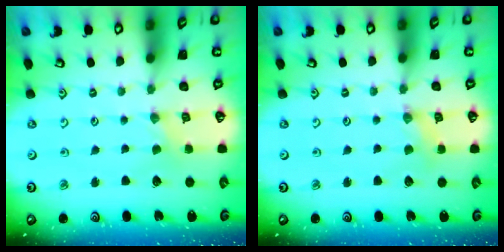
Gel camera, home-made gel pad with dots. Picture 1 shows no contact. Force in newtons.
{"total": 2.8, "press": 2.7, "slide": 0.4}